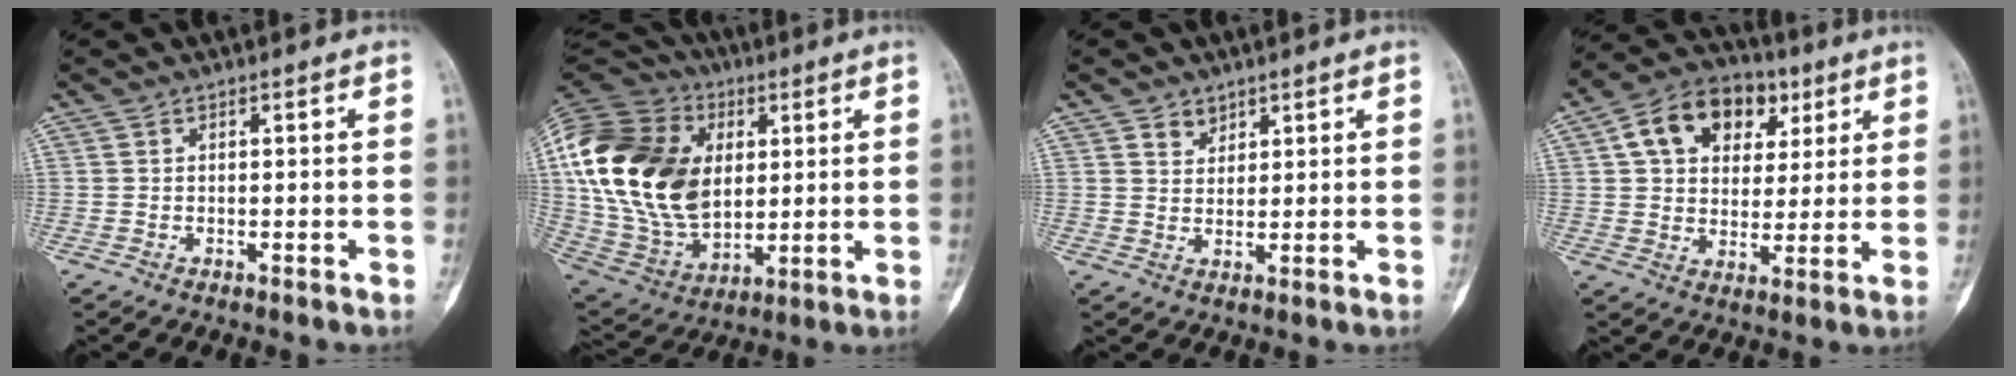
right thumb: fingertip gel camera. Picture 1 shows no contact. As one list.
[{"total": 28.6, "force": [4.8, 19.9, 20.0], "torque": [-0.395, -0.001, 0.097]}, {"total": 3.1, "force": [2.1, 2.2, 0.6], "torque": [0.006, -0.015, 0.038]}, {"total": 15.2, "force": [5.8, 10.9, 8.9], "torque": [-0.112, 0.003, 0.090]}]